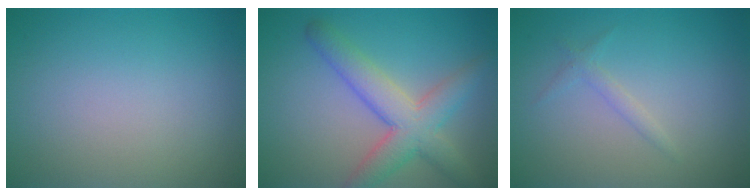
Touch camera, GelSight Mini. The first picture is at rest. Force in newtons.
{"total": 5.5, "press": 5.5, "slide": 0.1}
{"total": 1.1, "press": 1.1, "slide": 0.1}